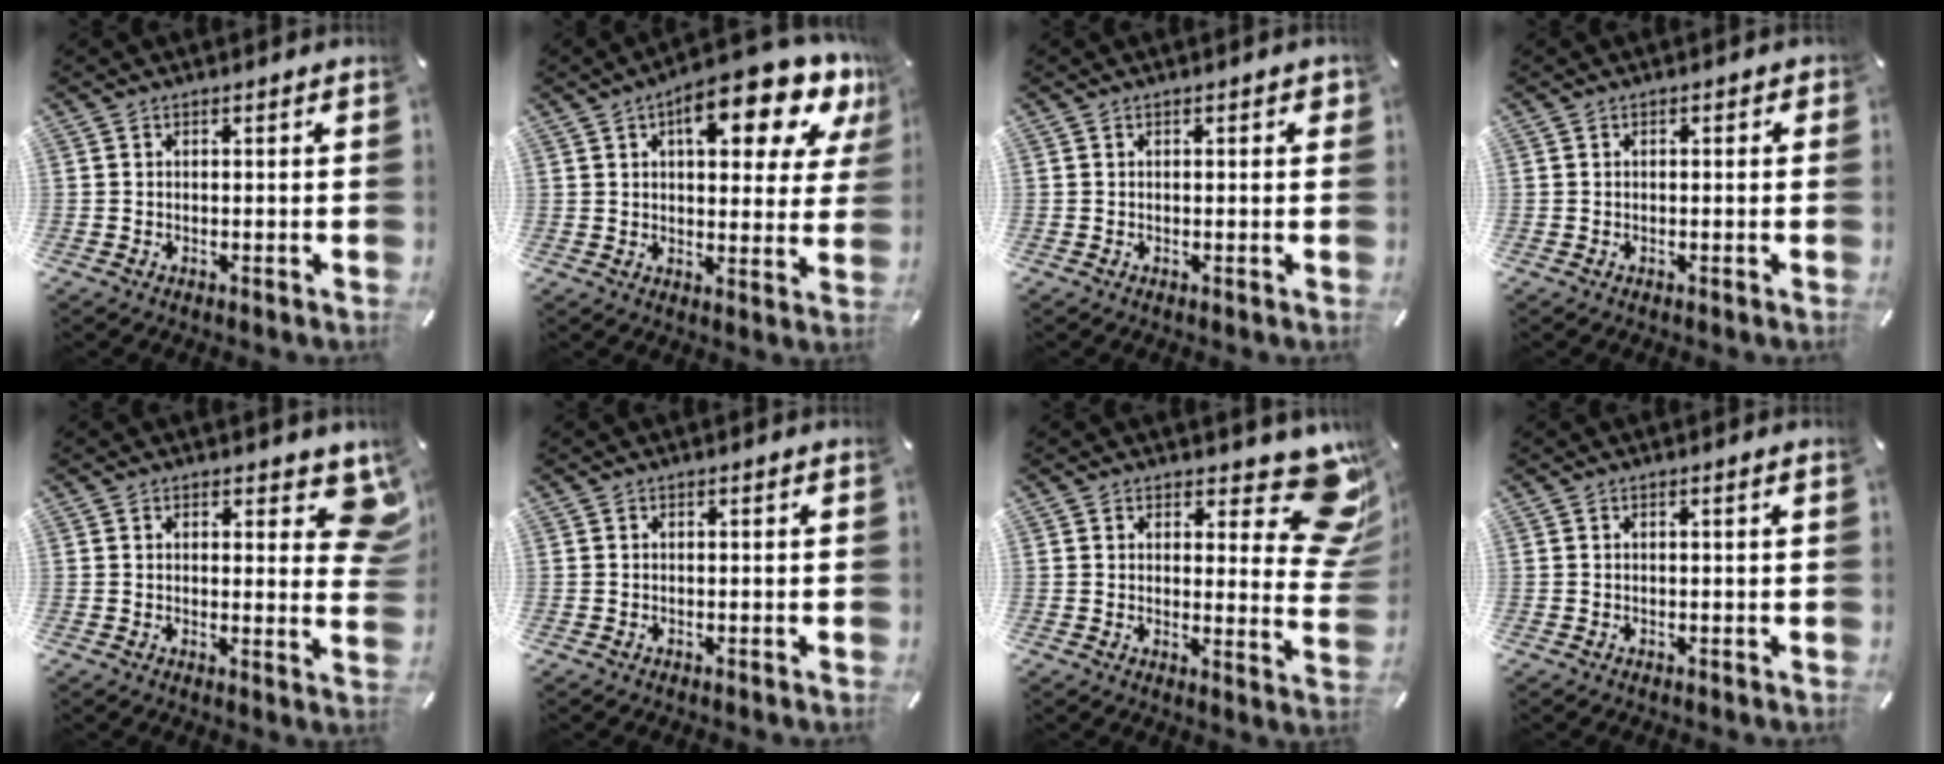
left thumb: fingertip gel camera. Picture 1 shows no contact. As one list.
[{"total": 17.1, "force": [9.1, 7.1, 12.7], "torque": [-0.162, -0.049, 0.141]}, {"total": 0.8, "force": [0.2, 0.4, 0.7], "torque": [-0.005, 0.001, -0.001]}, {"total": 0.6, "force": [-0.2, 0.4, 0.4], "torque": [-0.007, 0.002, -0.004]}, {"total": 7.4, "force": [3.6, 3.6, 5.4], "torque": [-0.051, -0.023, 0.058]}, {"total": 0.0}, {"total": 14.8, "force": [8.0, 6.1, 10.9], "torque": [-0.125, -0.069, 0.141]}, {"total": 0.6, "force": [0.2, -0.1, 0.6], "torque": [-0.009, 0.000, 0.002]}]